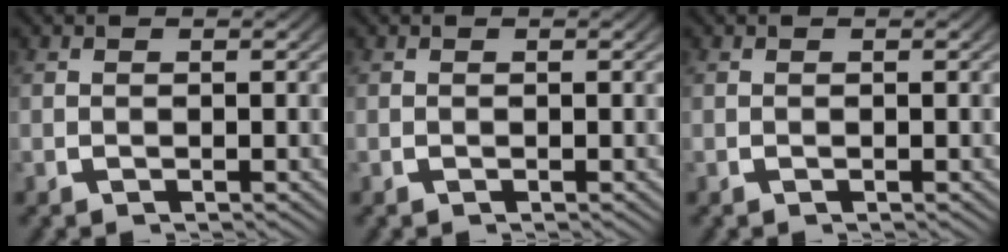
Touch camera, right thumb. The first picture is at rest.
{"total": 0.0}
{"total": 0.0}